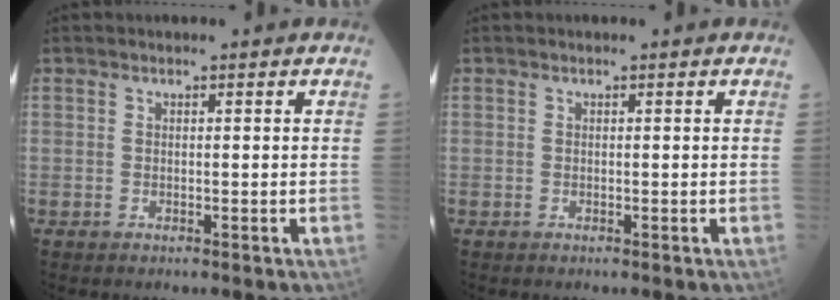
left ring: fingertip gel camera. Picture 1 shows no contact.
{"total": 0.0}